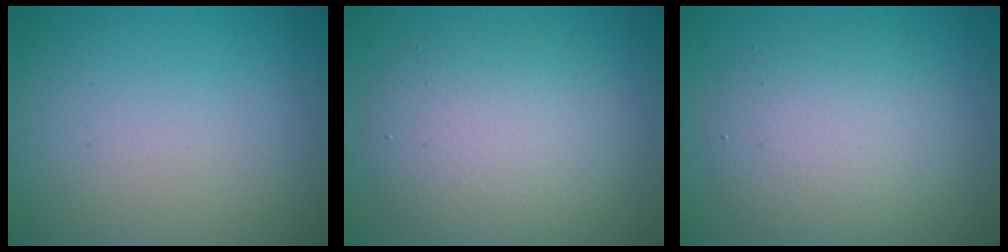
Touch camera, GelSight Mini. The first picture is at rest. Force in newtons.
{"total": 5.3, "press": 5.3, "slide": 0.2}
{"total": 4.6, "press": 4.6, "slide": 0.1}